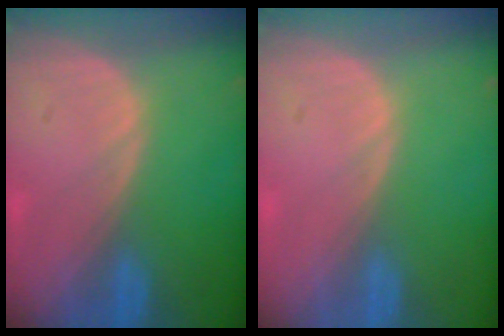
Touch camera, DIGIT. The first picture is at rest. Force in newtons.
{"total": 0.0}